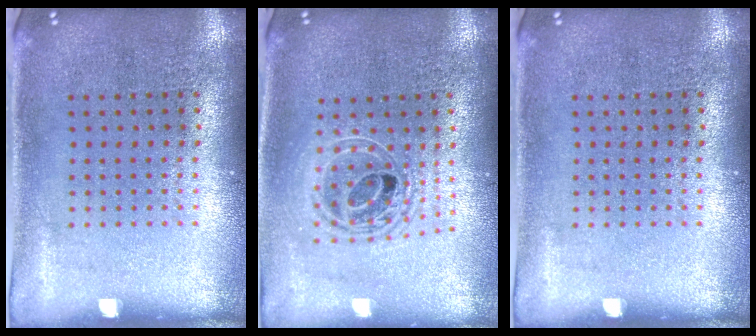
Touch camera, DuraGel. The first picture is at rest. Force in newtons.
{"total": 1.8, "press": 1.5, "slide": 0.9}
{"total": 0.0}